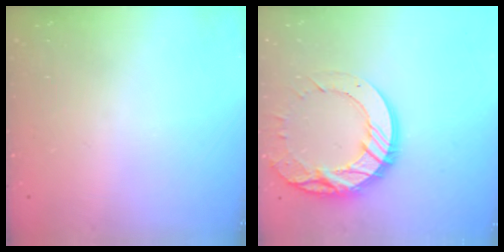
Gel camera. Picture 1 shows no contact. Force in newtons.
{"total": 17.3, "press": 17.2, "slide": 1.8}